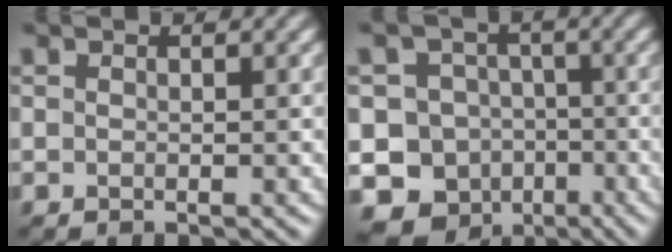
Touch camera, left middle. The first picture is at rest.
{"total": 12.4, "force": [-7.3, 9.4, 3.3], "torque": [-0.048, -0.024, -0.116]}